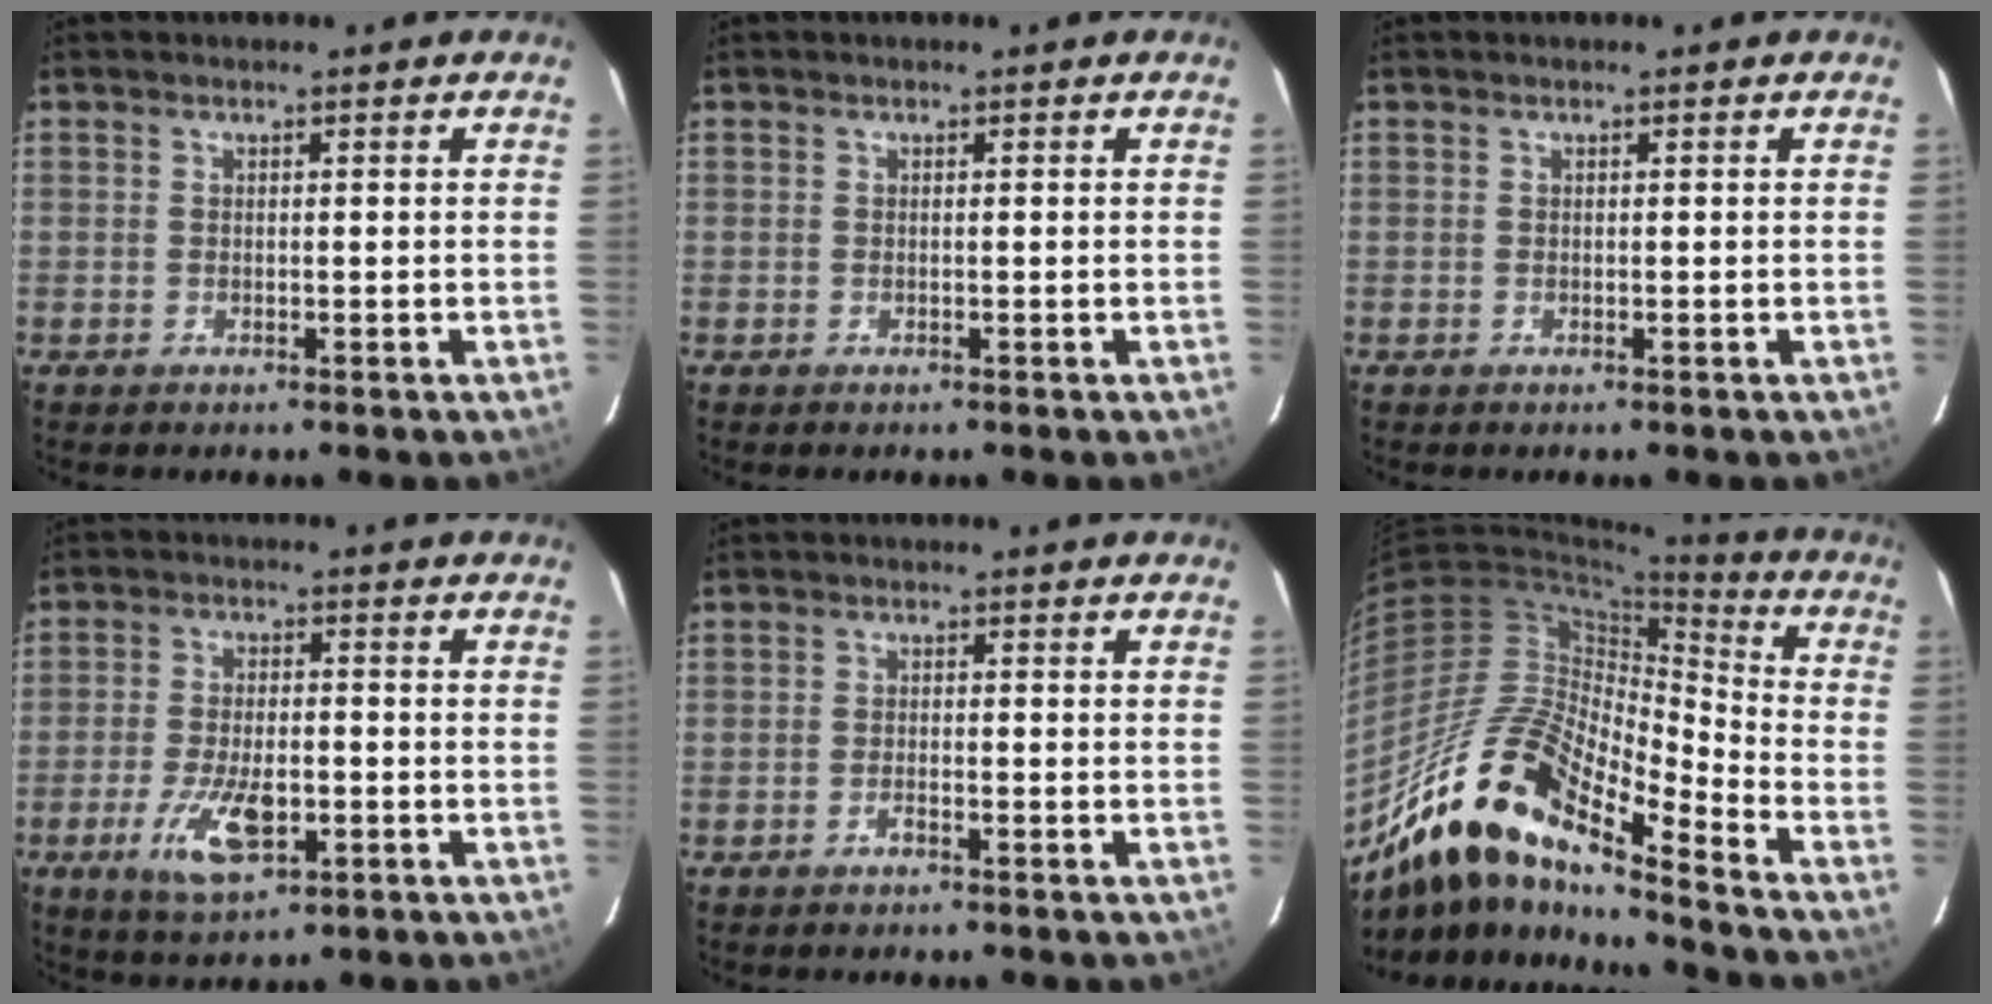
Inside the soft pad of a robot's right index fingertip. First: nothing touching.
{"total": 0.0}
{"total": 0.0}
{"total": 8.2, "force": [-3.0, 3.0, 7.0], "torque": [-0.139, -0.010, -0.046]}
{"total": 1.0, "force": [-0.8, 0.2, 0.7], "torque": [-0.015, 0.001, -0.014]}
{"total": 17.9, "force": [-12.2, 4.1, 12.3], "torque": [-0.234, 0.014, -0.216]}